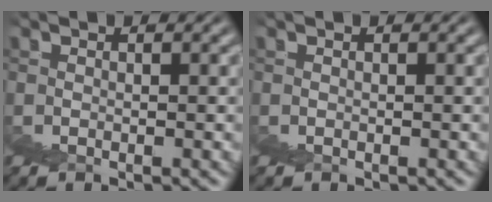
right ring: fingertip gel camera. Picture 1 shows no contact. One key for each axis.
{"total": 0.0}